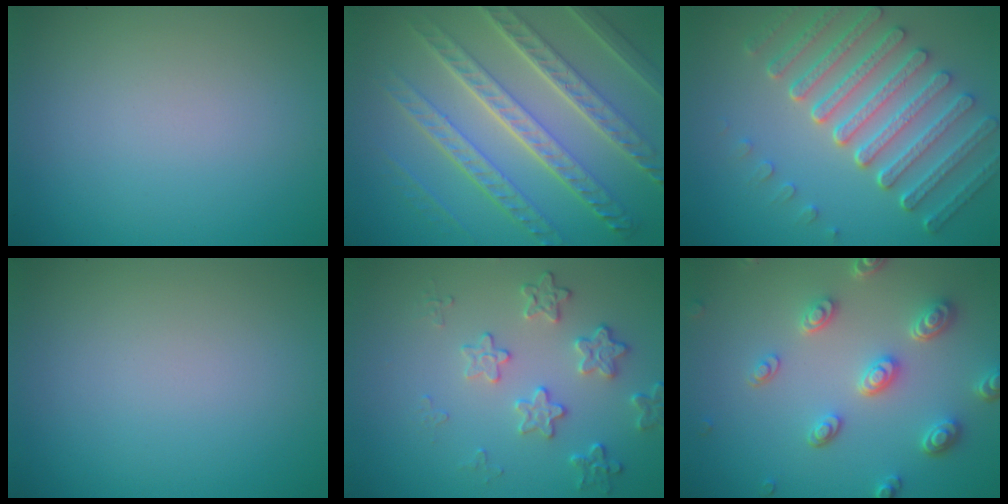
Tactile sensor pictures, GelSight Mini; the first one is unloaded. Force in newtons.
{"total": 8.9, "press": 6.4, "slide": 6.3}
{"total": 7.3, "press": 5.5, "slide": 4.9}
{"total": 0.0}
{"total": 2.9, "press": 2.3, "slide": 1.8}
{"total": 4.5, "press": 3.7, "slide": 2.6}